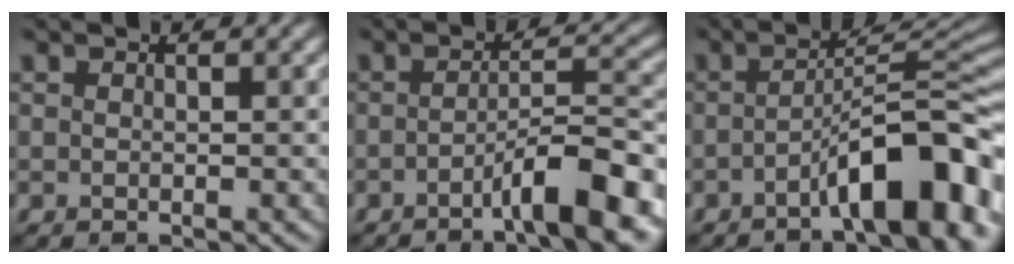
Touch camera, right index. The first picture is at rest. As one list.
[{"total": 6.9, "force": [-3.6, 1.2, 5.7], "torque": [-0.079, 0.017, -0.060]}, {"total": 9.0, "force": [-4.2, 2.0, 7.7], "torque": [-0.104, 0.024, -0.067]}]